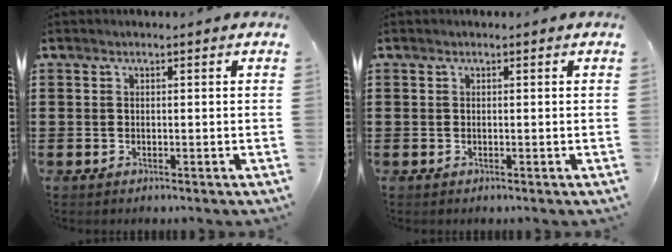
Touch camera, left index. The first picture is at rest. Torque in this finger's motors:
{"motor_torque": [0.00, 0.00, 0.00, 0.01]}